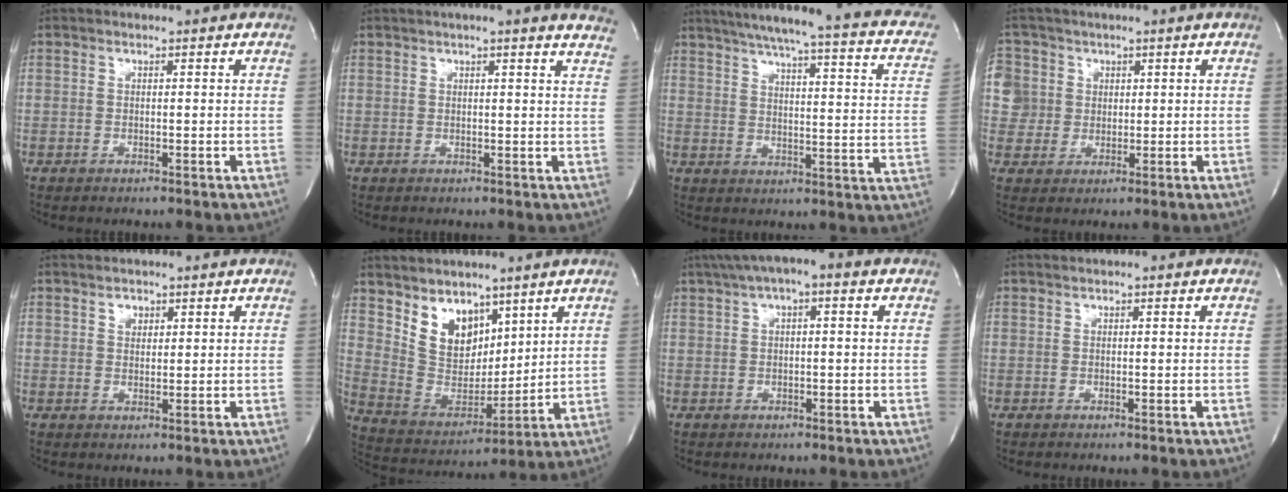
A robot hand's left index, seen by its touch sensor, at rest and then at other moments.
{"total": 9.3, "force": [7.9, 0.3, 5.0], "torque": [-0.061, -0.004, 0.070]}
{"total": 22.9, "force": [17.7, 2.8, 14.3], "torque": [-0.205, -0.015, 0.203]}
{"total": 6.6, "force": [1.5, 6.4, -0.2], "torque": [0.007, 0.015, 0.039]}
{"total": 1.3, "force": [0.7, 1.0, 0.5], "torque": [-0.009, -0.004, 0.009]}
{"total": 9.6, "force": [6.0, 6.0, 4.6], "torque": [-0.097, 0.007, 0.129]}
{"total": 6.7, "force": [3.1, 1.8, 5.7], "torque": [-0.103, 0.031, 0.042]}
{"total": 0.0}